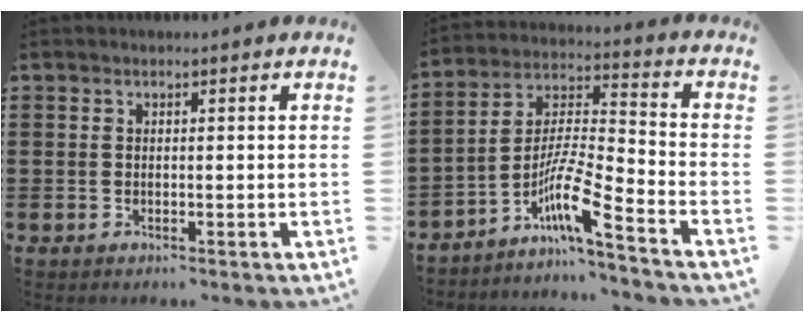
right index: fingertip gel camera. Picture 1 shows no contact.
{"total": 9.1, "force": [-6.0, 0.7, 6.9], "torque": [-0.143, -0.015, -0.118]}